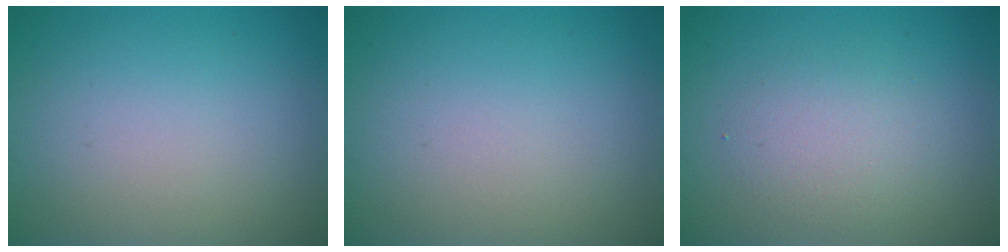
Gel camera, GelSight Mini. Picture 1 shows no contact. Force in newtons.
{"total": 0.0}
{"total": 2.5, "press": 2.4, "slide": 0.1}